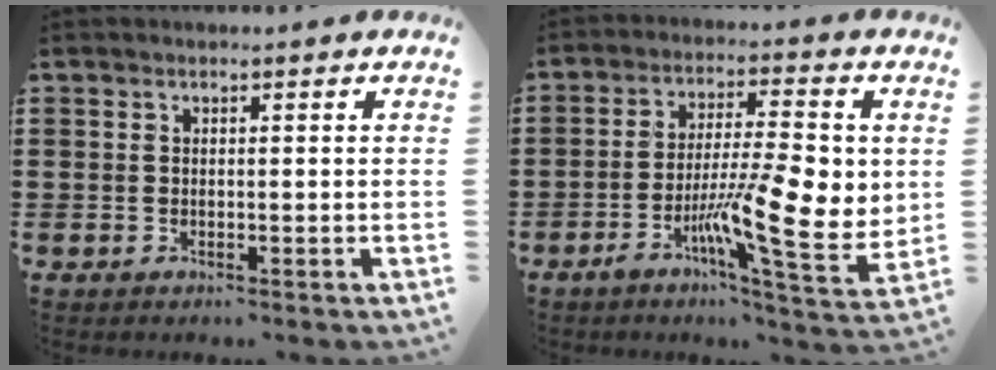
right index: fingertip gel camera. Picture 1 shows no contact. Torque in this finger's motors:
{"motor_torque": [2.14, 0.00, 1.05, 0.21]}